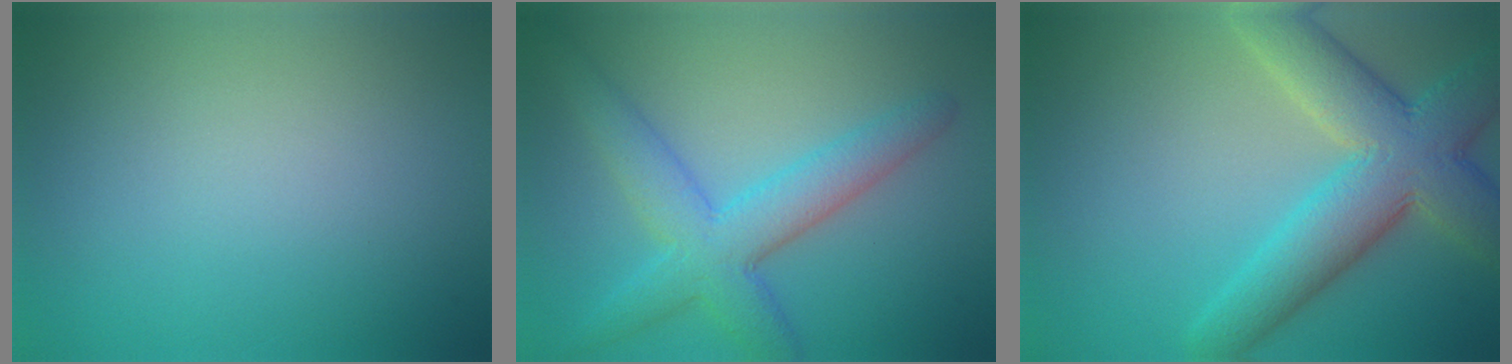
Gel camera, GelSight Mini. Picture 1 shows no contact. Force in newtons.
{"total": 5.7, "press": 5.7, "slide": 0.2}
{"total": 8.7, "press": 8.7, "slide": 0.5}